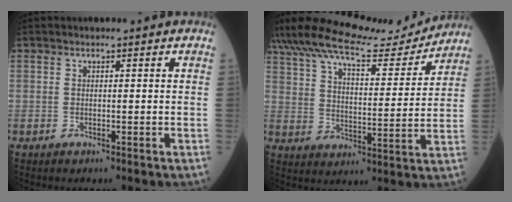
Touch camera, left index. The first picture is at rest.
{"total": 18.0, "force": [16.7, 2.5, 6.2], "torque": [-0.122, 0.003, 0.256]}